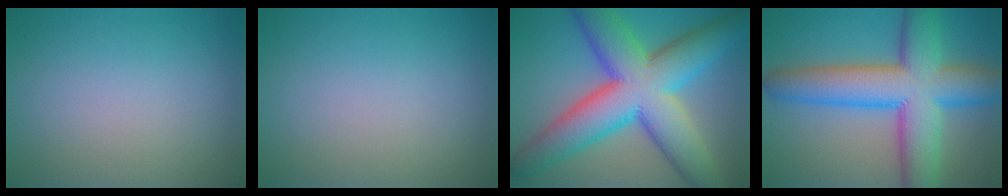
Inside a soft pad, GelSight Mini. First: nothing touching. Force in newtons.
{"total": 0.0}
{"total": 13.8, "press": 13.7, "slide": 0.3}
{"total": 11.7, "press": 11.7, "slide": 0.1}